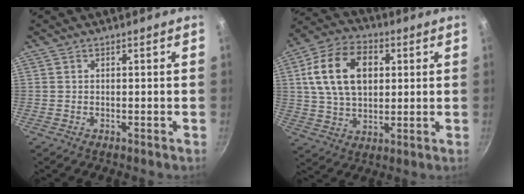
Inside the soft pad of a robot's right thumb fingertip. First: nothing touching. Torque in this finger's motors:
{"motor_torque": [-0.42, 0.99, 0.74, 0.25, 0.20]}